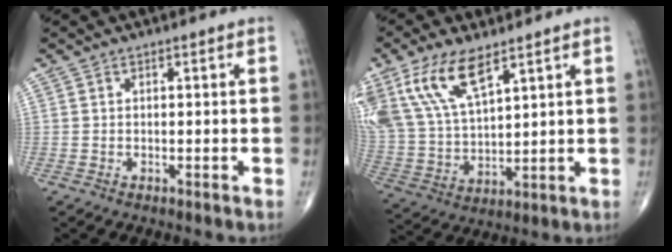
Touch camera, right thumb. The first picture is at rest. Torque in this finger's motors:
{"motor_torque": [0.22, 0.72, 1.58, 1.19, 0.33]}